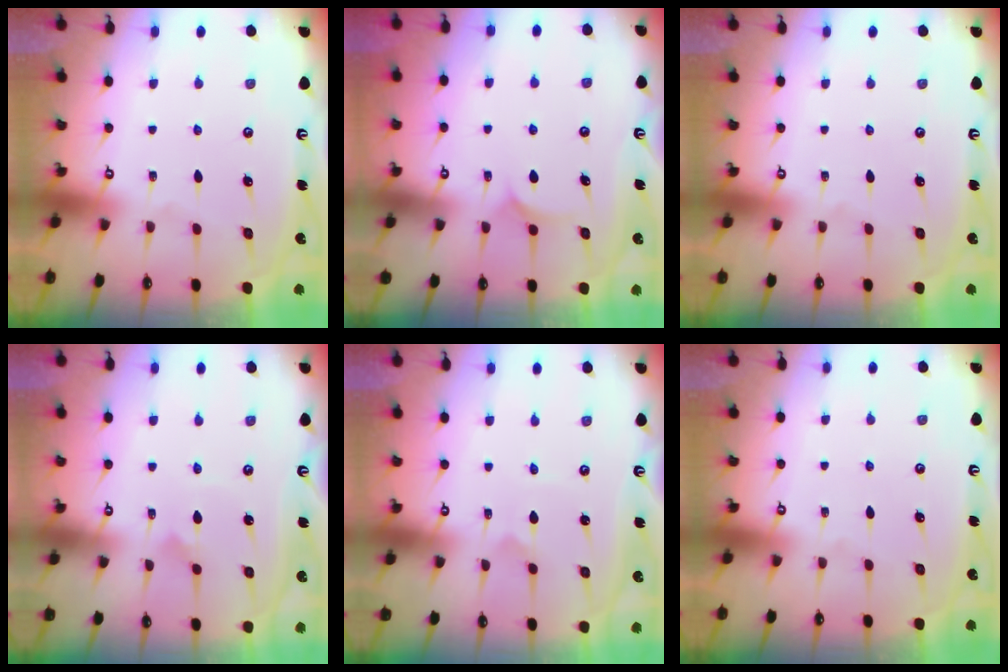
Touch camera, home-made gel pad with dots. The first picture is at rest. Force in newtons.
{"total": 5.5, "press": 5.5, "slide": 0.2}
{"total": 0.0}
{"total": 3.7, "press": 3.7, "slide": 0.2}
{"total": 0.0}
{"total": 0.0}